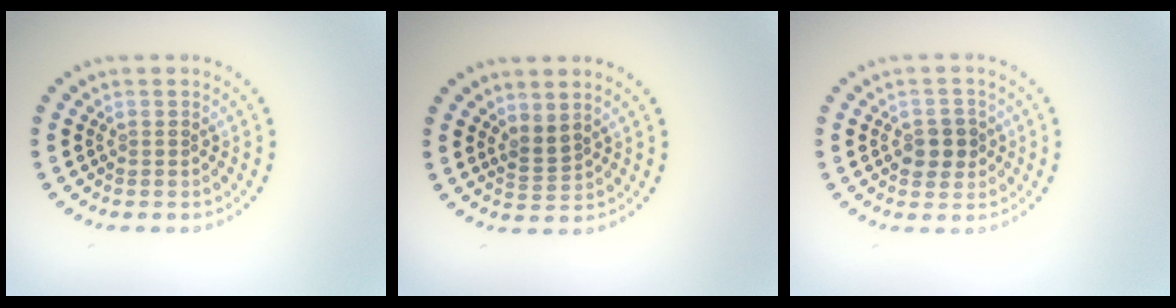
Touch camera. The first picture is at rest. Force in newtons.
{"total": 1.8, "press": 1.2, "slide": 1.2}
{"total": 2.4, "press": 2.3, "slide": 0.6}